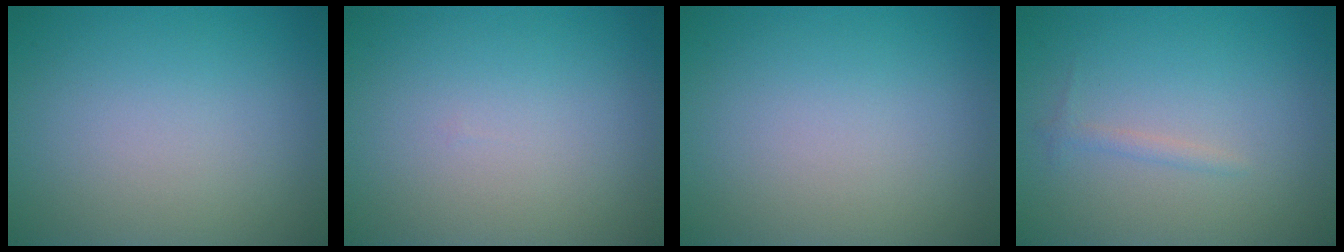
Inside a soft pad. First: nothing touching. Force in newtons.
{"total": 0.0}
{"total": 0.0}
{"total": 0.8, "press": 0.8, "slide": 0.0}